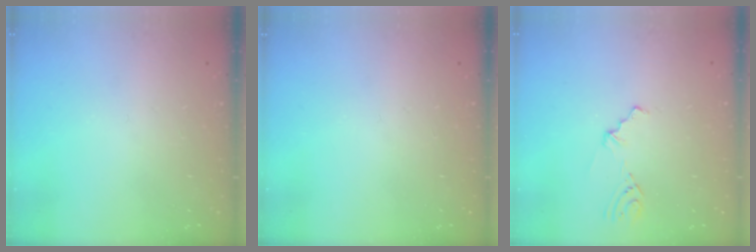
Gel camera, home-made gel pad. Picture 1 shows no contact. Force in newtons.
{"total": 0.0}
{"total": 2.1, "press": 1.1, "slide": 1.8}